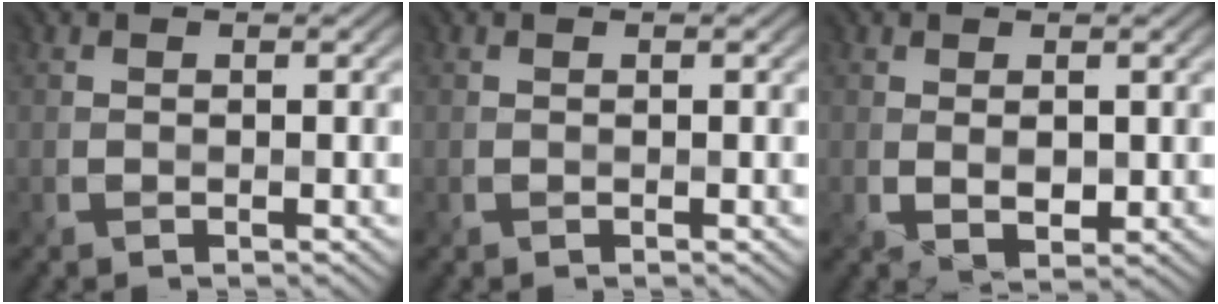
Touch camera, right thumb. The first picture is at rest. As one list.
[{"total": 0.0}, {"total": 1.9, "force": [0.5, 0.9, 1.5], "torque": [-0.033, -0.006, 0.012]}]